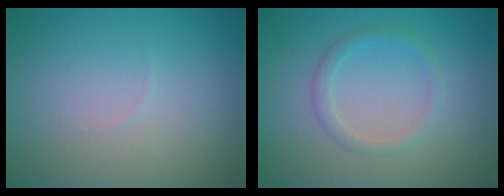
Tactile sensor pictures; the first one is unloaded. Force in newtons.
{"total": 1.6, "press": 1.6, "slide": 0.0}